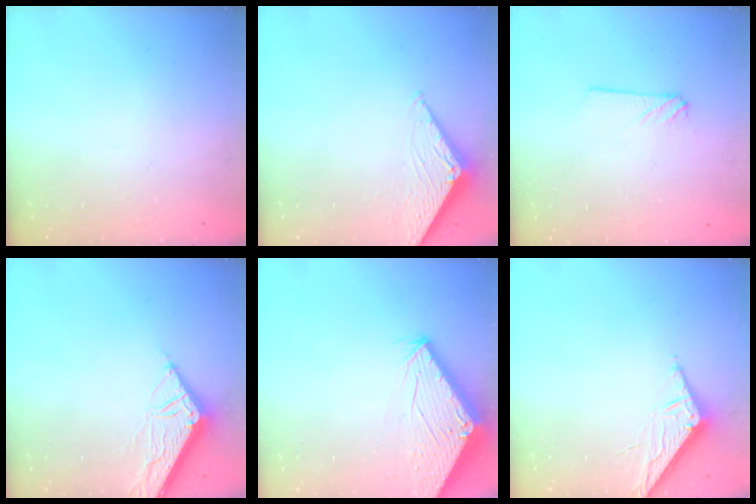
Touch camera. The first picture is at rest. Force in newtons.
{"total": 3.1, "press": 3.1, "slide": 0.4}
{"total": 2.4, "press": 2.4, "slide": 0.2}
{"total": 7.0, "press": 6.9, "slide": 0.4}
{"total": 2.7, "press": 2.7, "slide": 0.1}
{"total": 6.6, "press": 6.6, "slide": 0.1}